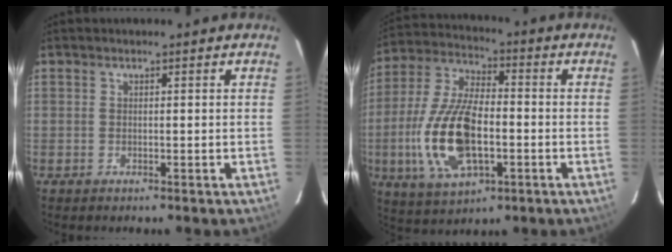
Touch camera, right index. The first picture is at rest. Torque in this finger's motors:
{"motor_torque": [2.14, 0.00, 1.05, 0.21]}